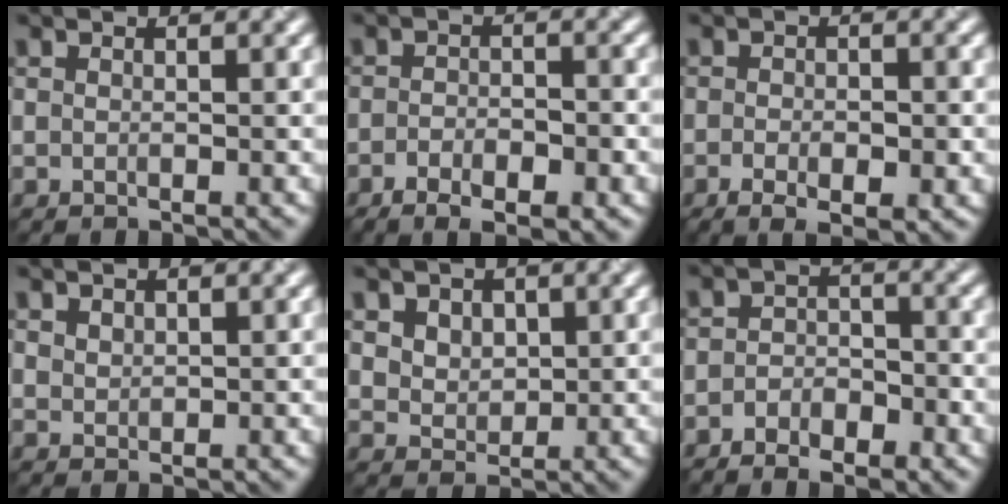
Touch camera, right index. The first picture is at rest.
{"total": 4.8, "force": [-2.3, 2.0, 3.8], "torque": [-0.058, 0.005, -0.028]}
{"total": 4.1, "force": [-1.2, 1.7, 3.5], "torque": [-0.061, 0.000, -0.013]}
{"total": 1.0, "force": [0.9, 0.3, -0.3], "torque": [0.003, 0.008, 0.015]}
{"total": 3.7, "force": [2.5, 2.4, 1.3], "torque": [-0.042, 0.014, 0.042]}
{"total": 3.5, "force": [-2.3, 1.9, 1.7], "torque": [-0.027, 0.011, -0.045]}